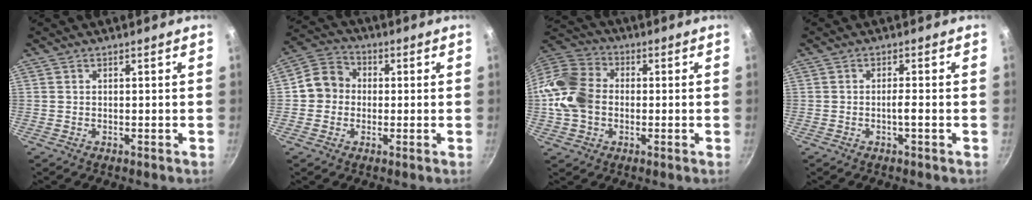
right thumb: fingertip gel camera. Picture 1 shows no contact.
{"total": 7.5, "force": [-0.3, 6.8, 3.1], "torque": [-0.020, 0.018, -0.026]}
{"total": 13.8, "force": [-1.0, 10.8, 8.5], "torque": [-0.148, 0.025, -0.036]}
{"total": 1.9, "force": [-0.7, 0.0, 1.8], "torque": [-0.038, 0.005, -0.016]}